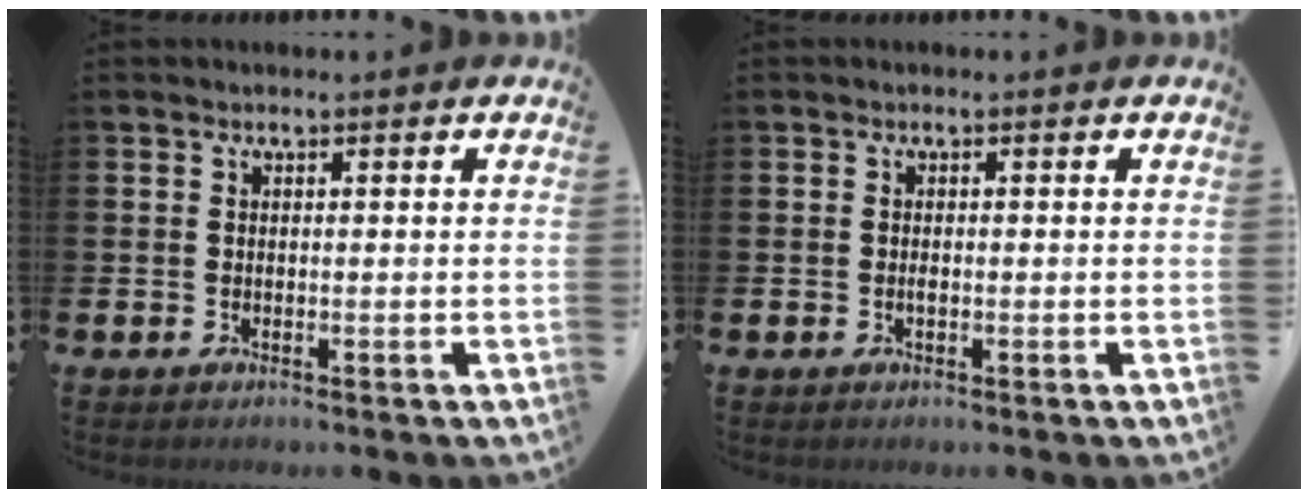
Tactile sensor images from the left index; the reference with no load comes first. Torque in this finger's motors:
{"motor_torque": [0.25, 0.05, -0.01, 0.03]}